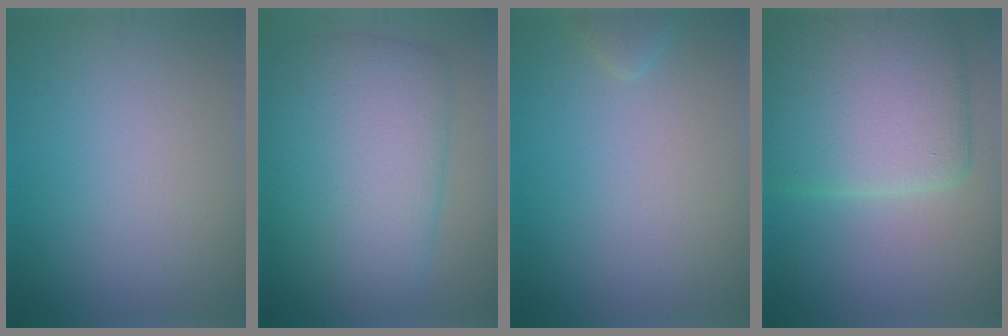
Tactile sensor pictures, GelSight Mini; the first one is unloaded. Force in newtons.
{"total": 10.3, "press": 10.3, "slide": 0.3}
{"total": 1.0, "press": 1.0, "slide": 0.1}
{"total": 10.9, "press": 10.9, "slide": 0.3}